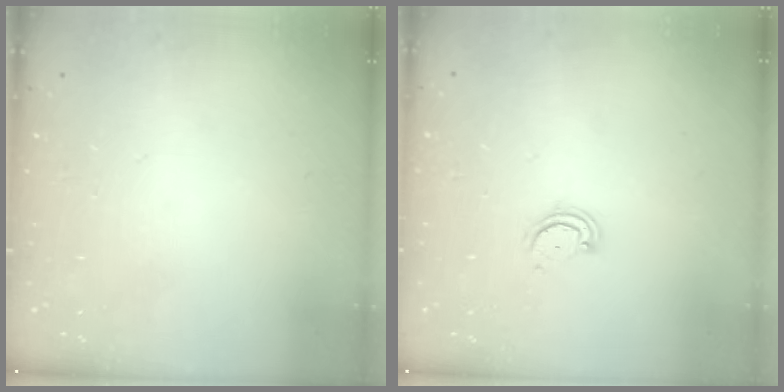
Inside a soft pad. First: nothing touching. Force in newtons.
{"total": 2.6, "press": 2.6, "slide": 0.3}